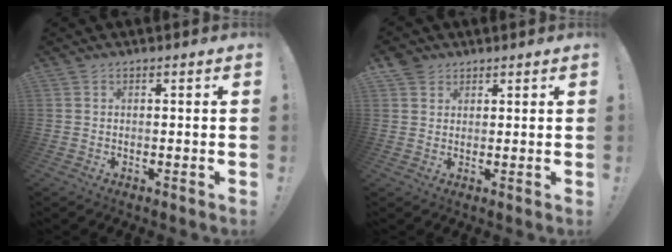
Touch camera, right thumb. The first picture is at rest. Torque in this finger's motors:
{"motor_torque": [0.36, 0.24, 0.25, 0.02, 0.08]}